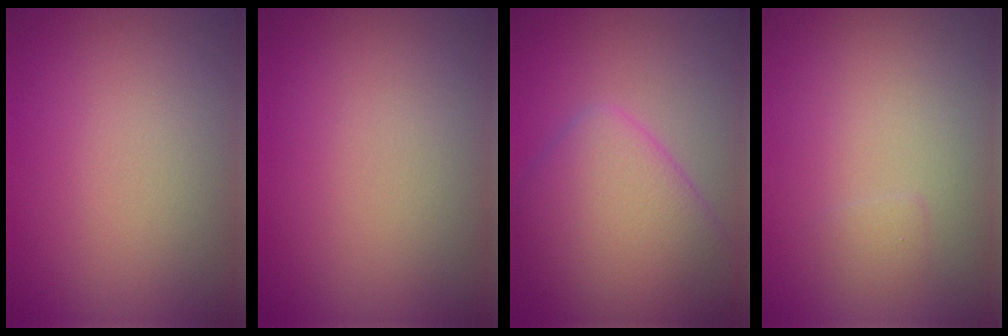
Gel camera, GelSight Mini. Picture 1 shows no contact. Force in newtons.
{"total": 0.0}
{"total": 7.2, "press": 7.2, "slide": 0.3}
{"total": 0.7, "press": 0.7, "slide": 0.1}